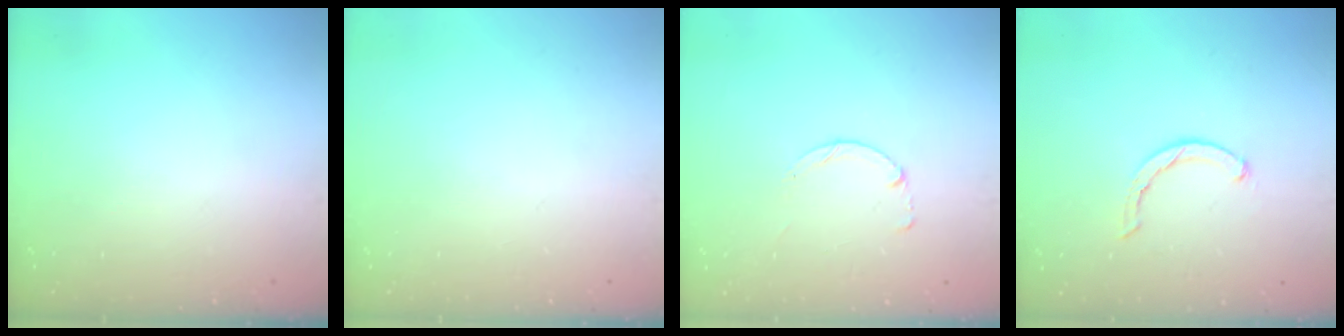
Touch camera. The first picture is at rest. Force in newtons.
{"total": 0.0}
{"total": 0.0}
{"total": 2.3, "press": 2.2, "slide": 0.5}